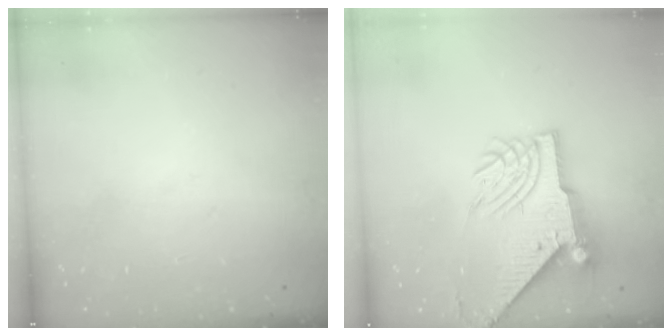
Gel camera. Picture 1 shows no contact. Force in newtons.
{"total": 11.5, "press": 11.4, "slide": 1.3}